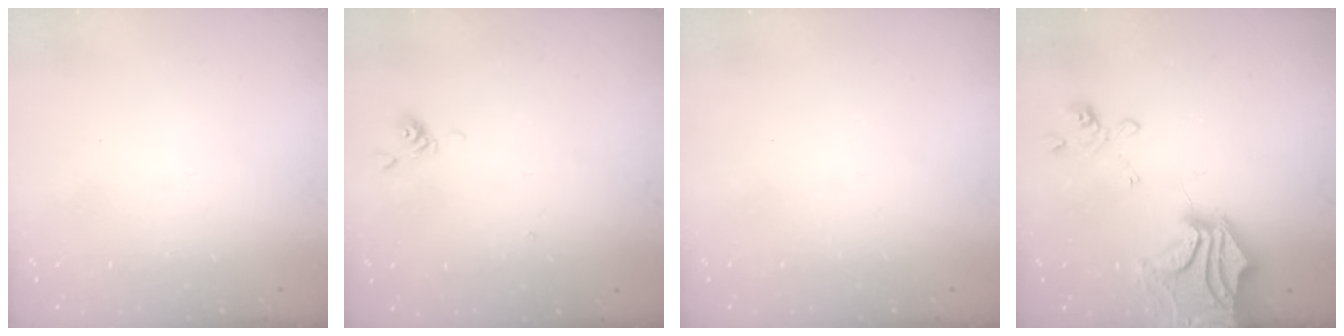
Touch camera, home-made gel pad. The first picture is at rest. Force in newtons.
{"total": 7.8, "press": 7.8, "slide": 0.2}
{"total": 0.0}
{"total": 11.4, "press": 10.8, "slide": 3.7}